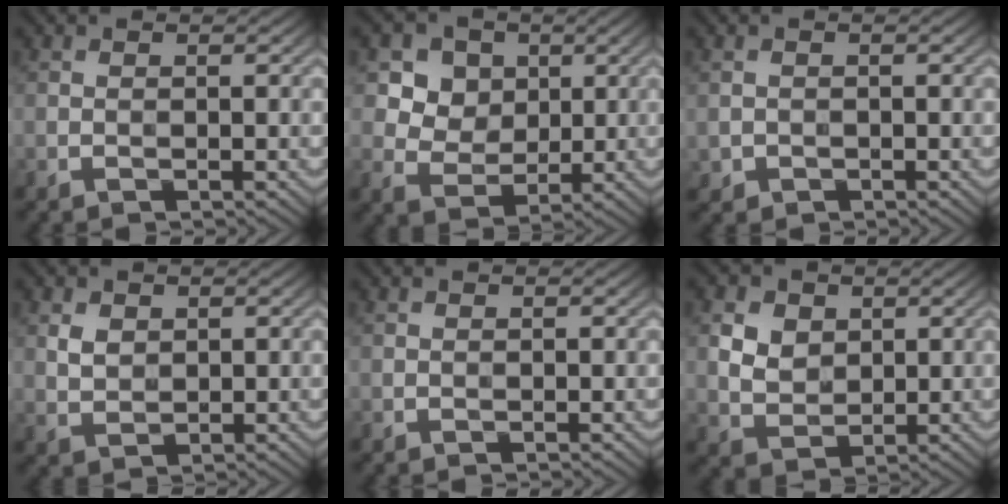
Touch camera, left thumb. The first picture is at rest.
{"total": 7.5, "force": [3.2, 6.1, 3.0], "torque": [-0.095, -0.010, 0.065]}
{"total": 1.2, "force": [-0.4, 1.1, 0.2], "torque": [-0.002, -0.009, -0.008]}
{"total": 2.5, "force": [1.0, 1.8, 1.4], "torque": [-0.034, -0.002, 0.021]}
{"total": 0.0}
{"total": 5.1, "force": [1.8, 3.9, 2.6], "torque": [-0.073, -0.004, 0.027]}